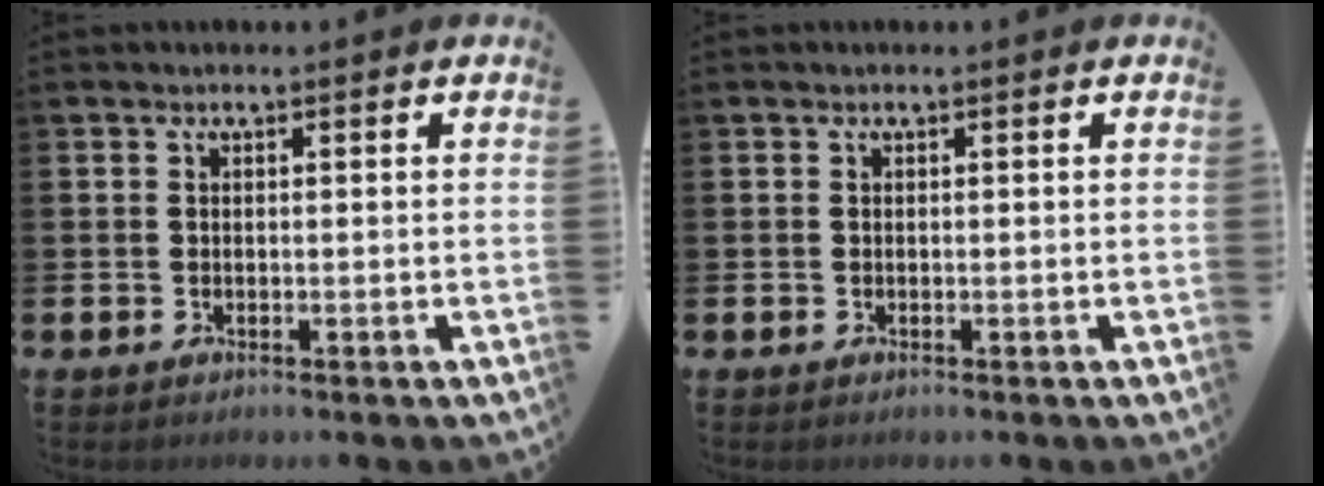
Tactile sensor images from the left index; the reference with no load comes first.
{"total": 0.0}